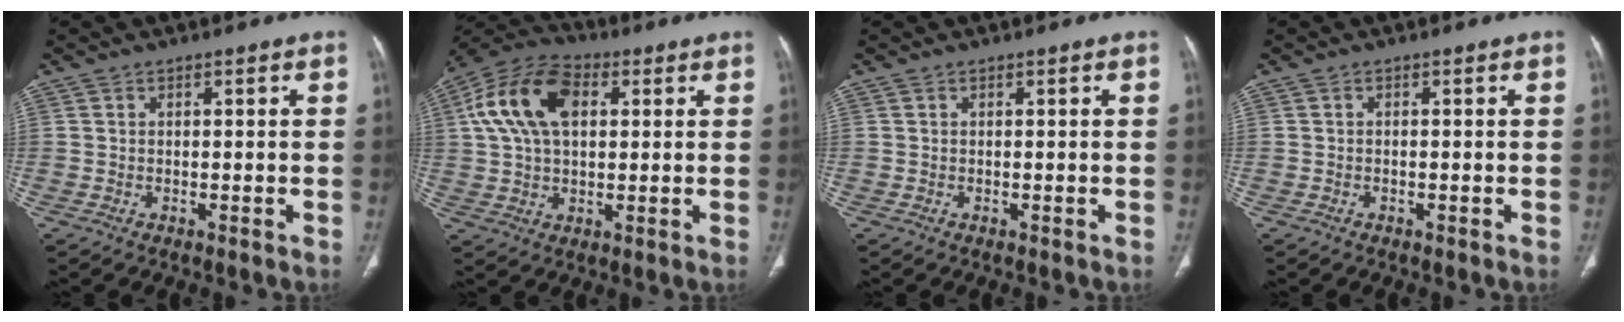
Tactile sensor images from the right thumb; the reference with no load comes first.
{"total": 15.2, "force": [3.8, 9.3, 11.4], "torque": [-0.214, 0.020, 0.064]}
{"total": 0.0}
{"total": 0.0}